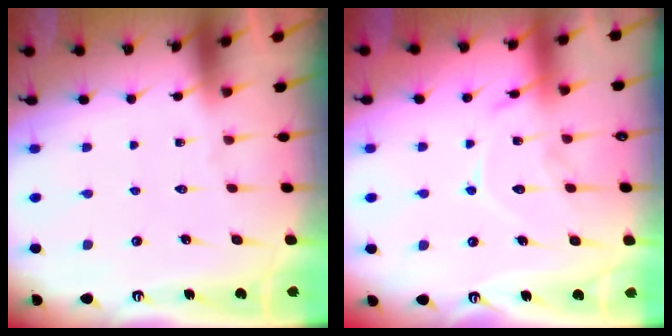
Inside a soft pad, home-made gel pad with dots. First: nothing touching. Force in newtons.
{"total": 13.0, "press": 13.0, "slide": 1.1}